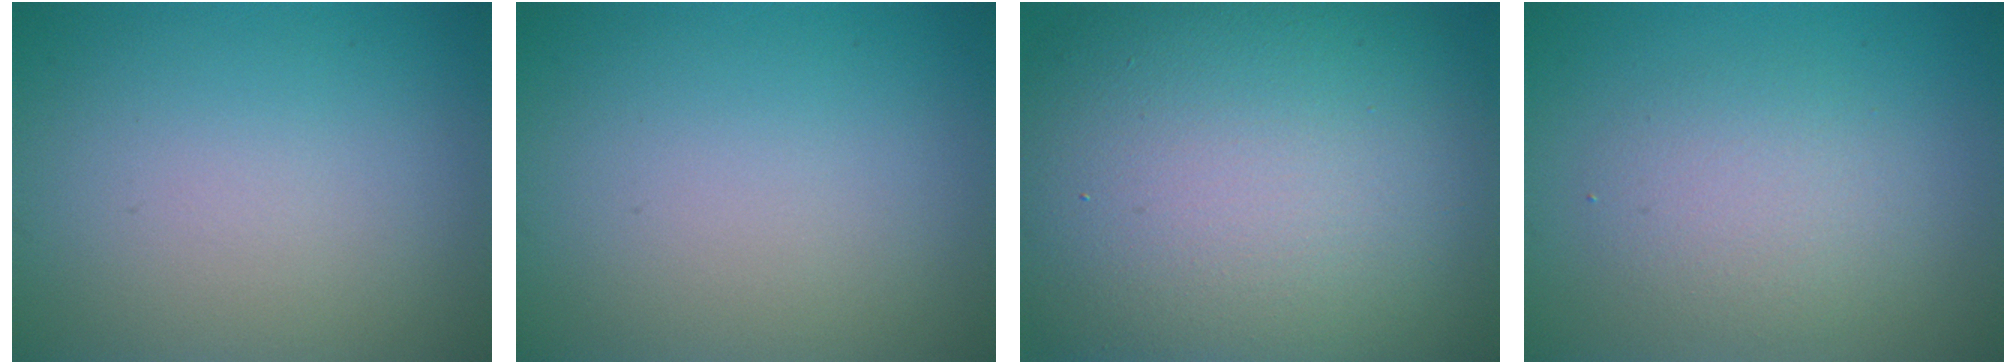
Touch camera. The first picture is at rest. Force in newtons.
{"total": 0.0}
{"total": 18.0, "press": 18.0, "slide": 0.9}
{"total": 2.9, "press": 2.9, "slide": 0.2}